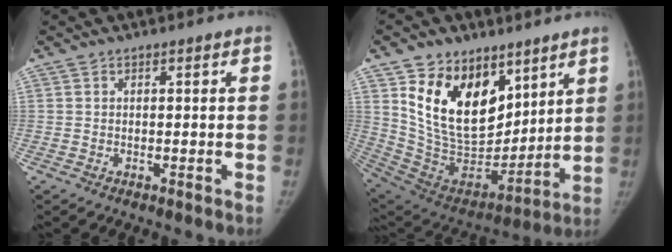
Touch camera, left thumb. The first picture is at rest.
{"total": 21.4, "force": [10.5, 13.6, 12.8], "torque": [-0.177, -0.057, 0.208]}